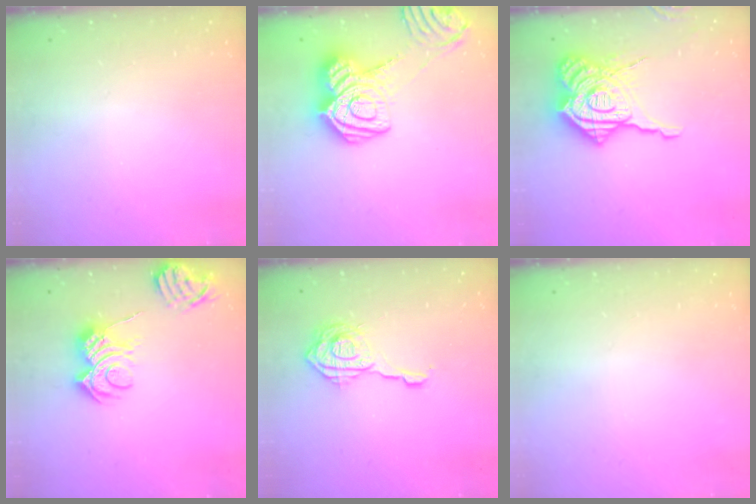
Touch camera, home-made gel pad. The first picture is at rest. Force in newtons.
{"total": 17.8, "press": 17.8, "slide": 1.2}
{"total": 23.6, "press": 23.4, "slide": 2.7}
{"total": 10.9, "press": 10.8, "slide": 1.1}
{"total": 12.4, "press": 12.4, "slide": 1.3}
{"total": 0.0}